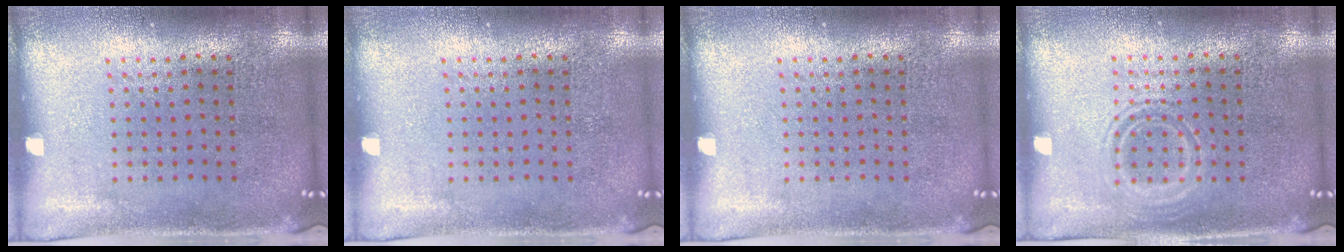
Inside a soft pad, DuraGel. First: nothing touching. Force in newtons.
{"total": 0.0}
{"total": 0.0}
{"total": 1.0, "press": 0.9, "slide": 0.3}